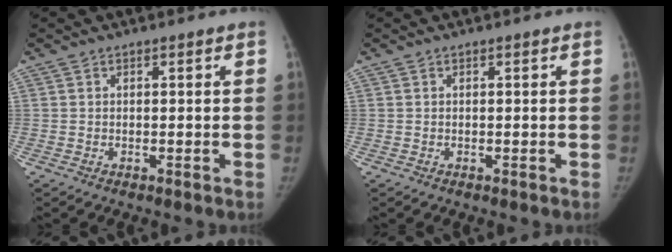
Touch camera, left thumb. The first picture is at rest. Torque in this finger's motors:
{"motor_torque": [0.07, -0.02, 0.47, -0.47, 0.09]}